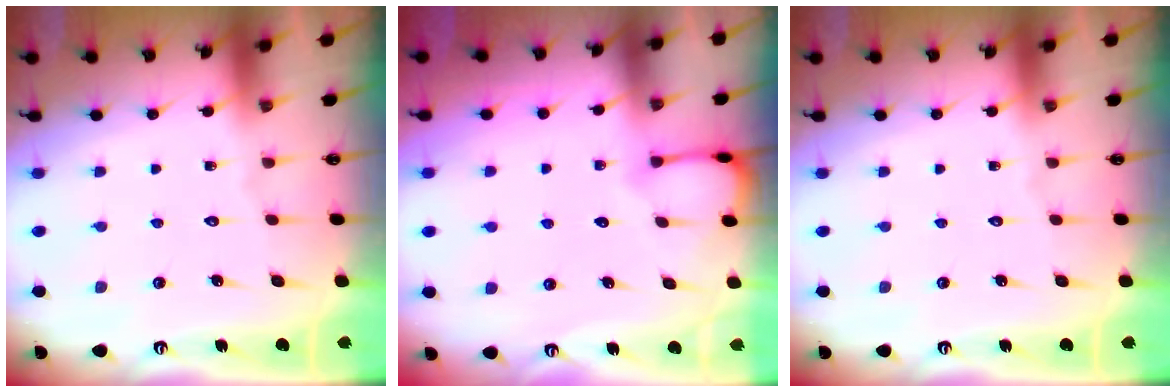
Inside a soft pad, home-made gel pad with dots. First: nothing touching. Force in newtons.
{"total": 3.0, "press": 3.0, "slide": 0.3}
{"total": 0.0}